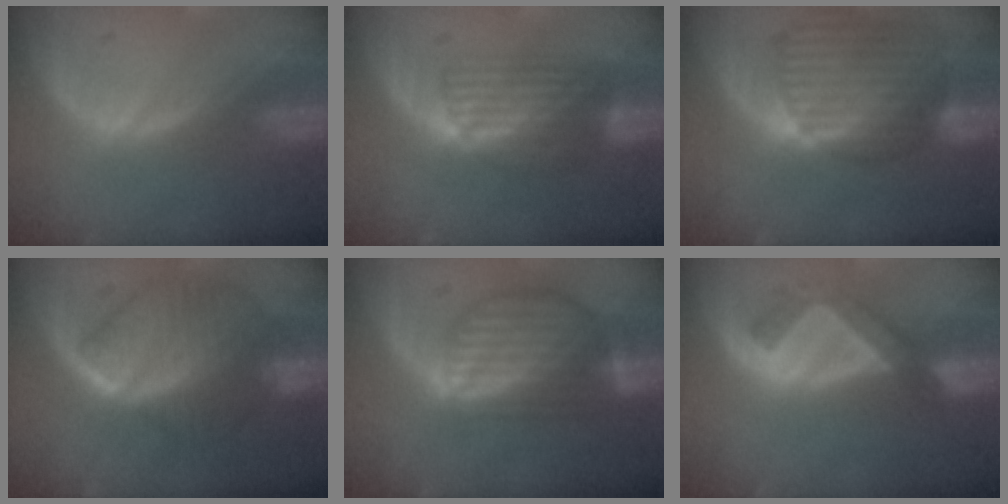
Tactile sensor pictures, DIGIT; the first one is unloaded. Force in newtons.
{"total": 6.6, "press": 5.8, "slide": 3.0}
{"total": 10.6, "press": 9.0, "slide": 5.6}
{"total": 9.5, "press": 9.5, "slide": 0.7}
{"total": 8.6, "press": 7.5, "slide": 4.1}
{"total": 5.2, "press": 4.7, "slide": 2.3}